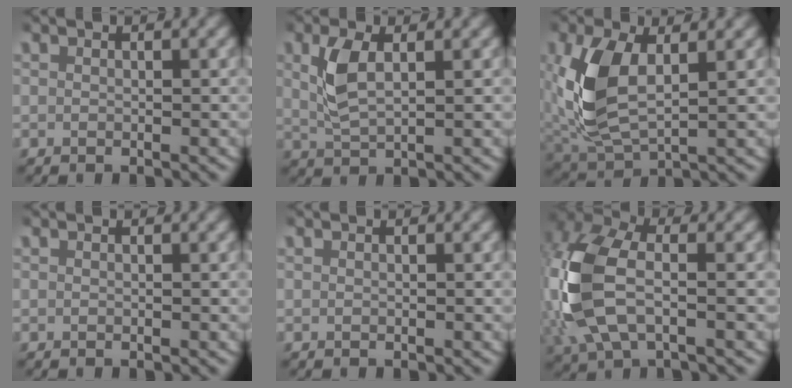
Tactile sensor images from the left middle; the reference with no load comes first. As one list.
[{"total": 3.2, "force": [1.0, 1.4, 2.8], "torque": [-0.067, -0.003, 0.023]}, {"total": 6.6, "force": [1.2, 3.8, 5.2], "torque": [-0.136, -0.004, 0.027]}, {"total": 0.0}, {"total": 0.0}, {"total": 8.4, "force": [-0.2, 5.1, 6.7], "torque": [-0.184, -0.014, 0.005]}]